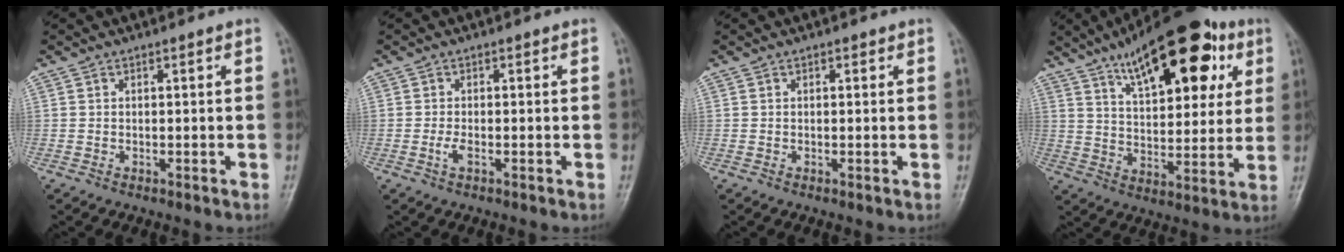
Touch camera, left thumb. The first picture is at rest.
{"total": 1.9, "force": [-0.5, 0.8, 1.7], "torque": [-0.034, 0.000, -0.013]}
{"total": 0.9, "force": [0.4, 0.6, 0.5], "torque": [0.002, 0.001, 0.002]}
{"total": 22.9, "force": [11.2, 9.7, 17.5], "torque": [-0.221, -0.021, 0.173]}